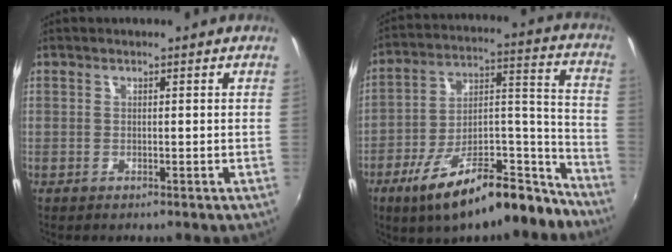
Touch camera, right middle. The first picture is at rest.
{"total": 22.4, "force": [-16.4, 6.9, 13.6], "torque": [-0.209, 0.019, -0.250]}